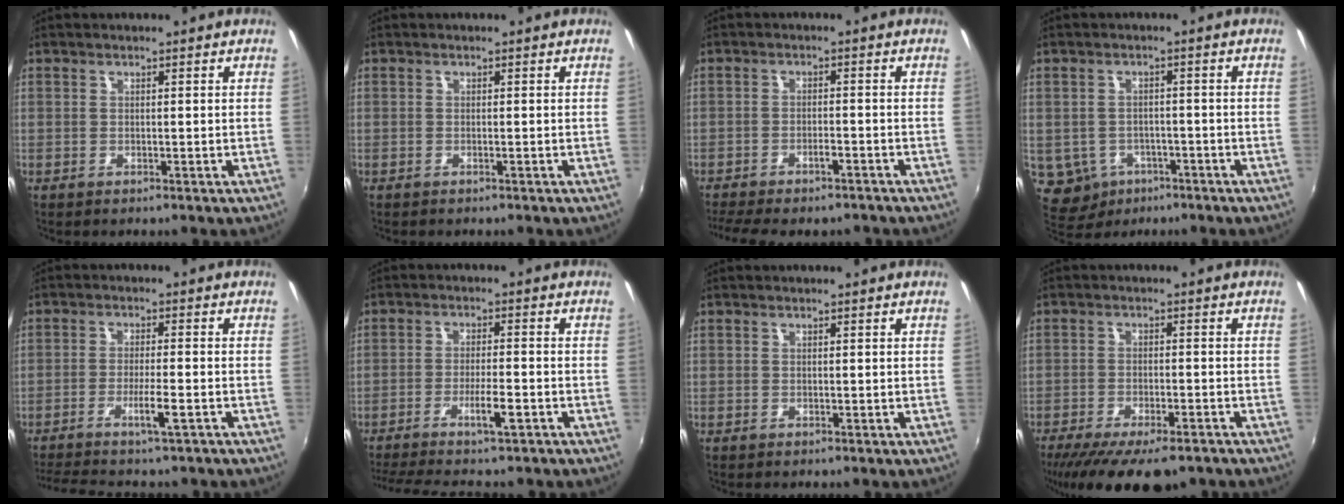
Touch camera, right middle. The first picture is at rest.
{"total": 0.8, "force": [0.5, -0.5, -0.2], "torque": [0.011, 0.002, 0.007]}
{"total": 6.9, "force": [-5.9, 1.4, 3.3], "torque": [-0.078, -0.013, -0.087]}
{"total": 6.9, "force": [-2.7, 5.9, 2.1], "torque": [-0.066, -0.004, -0.024]}
{"total": 6.3, "force": [-4.8, -0.4, 4.1], "torque": [-0.085, -0.008, -0.080]}
{"total": 7.5, "force": [-5.8, 0.0, 4.8], "torque": [-0.101, -0.011, -0.096]}
{"total": 0.0}
{"total": 13.4, "force": [-10.2, 3.9, 7.8], "torque": [-0.159, -0.045, -0.156]}